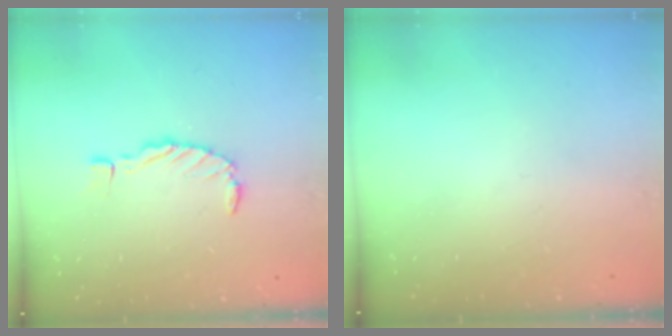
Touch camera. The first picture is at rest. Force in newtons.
{"total": 0.0}